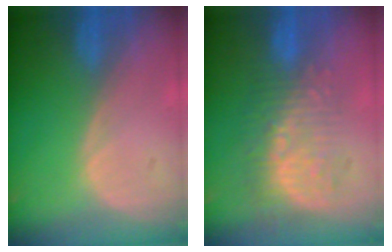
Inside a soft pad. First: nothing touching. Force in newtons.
{"total": 10.0, "press": 8.7, "slide": 4.8}